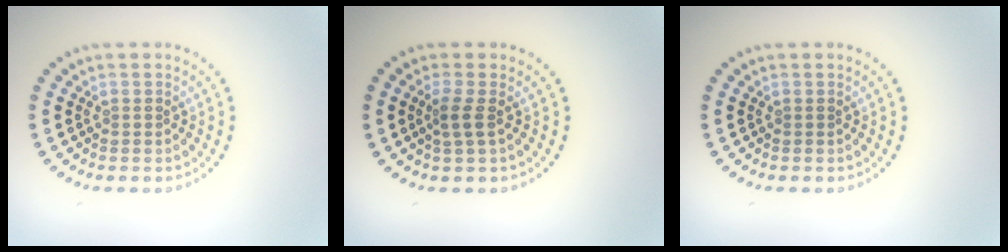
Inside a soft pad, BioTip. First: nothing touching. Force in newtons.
{"total": 1.6, "press": 1.3, "slide": 1.0}
{"total": 0.0}